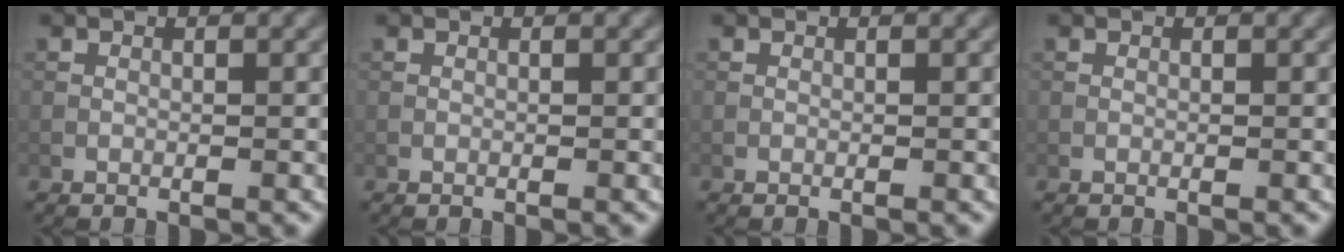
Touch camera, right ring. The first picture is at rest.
{"total": 0.0}
{"total": 0.0}
{"total": 0.0}